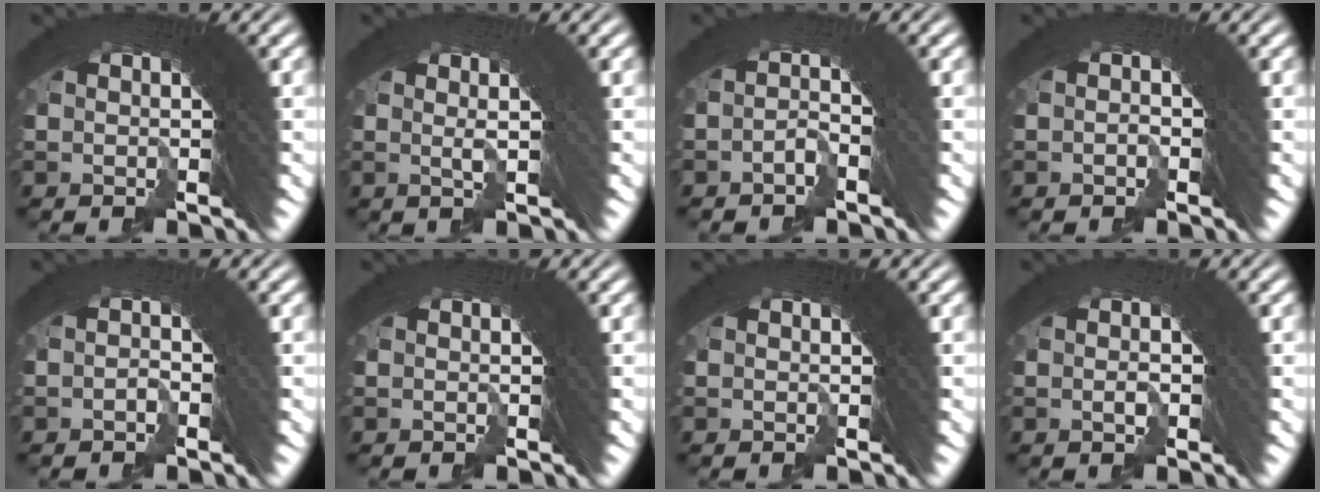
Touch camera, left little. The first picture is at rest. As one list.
[{"total": 2.8, "force": [1.6, 0.7, 2.2], "torque": [-0.023, 0.022, 0.015]}, {"total": 1.7, "force": [-1.3, -0.7, -0.7], "torque": [0.027, -0.002, -0.016]}, {"total": 1.0, "force": [-0.9, 0.1, -0.3], "torque": [0.015, 0.005, -0.017]}, {"total": 1.3, "force": [-1.3, -0.1, -0.5], "torque": [0.023, 0.002, -0.021]}, {"total": 0.0}, {"total": 0.0}, {"total": 0.9, "force": [-0.5, 0.5, 0.5], "torque": [-0.003, 0.001, -0.008]}]